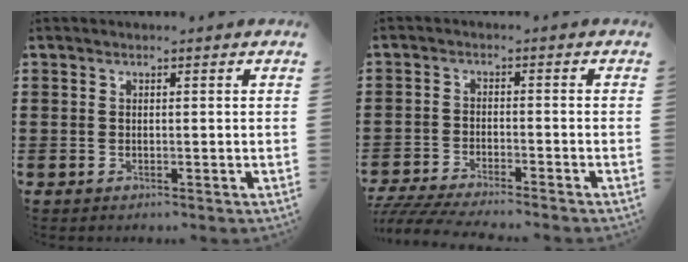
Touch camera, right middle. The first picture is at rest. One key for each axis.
{"total": 4.3, "fx": -4.2, "fy": 0.0, "fz": 1.1, "tx": -0.032, "ty": -0.009, "tz": -0.089}